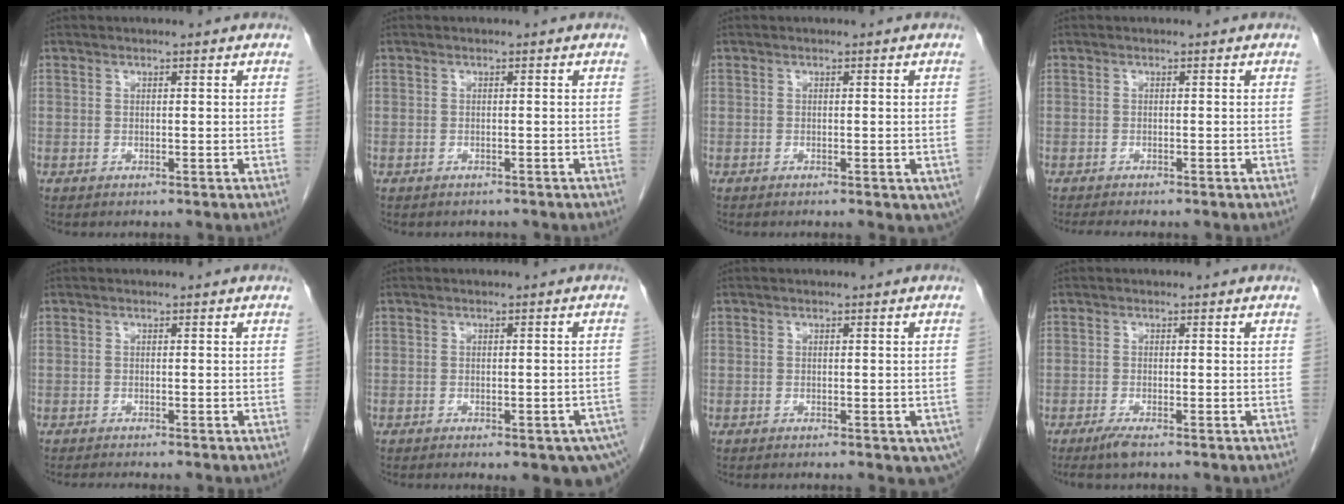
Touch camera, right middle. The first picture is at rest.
{"total": 1.2, "force": [-1.1, 0.5, 0.1], "torque": [-0.008, -0.001, -0.017]}
{"total": 3.8, "force": [-2.1, 1.4, 2.9], "torque": [-0.022, -0.006, -0.031]}
{"total": 4.4, "force": [-3.7, 0.8, 2.1], "torque": [-0.025, -0.008, -0.051]}
{"total": 2.5, "force": [-2.2, 0.1, 1.1], "torque": [-0.017, -0.004, -0.029]}
{"total": 10.7, "force": [-6.9, 3.7, 7.2], "torque": [-0.065, -0.001, -0.077]}
{"total": 4.7, "force": [-2.6, 1.7, 3.6], "torque": [-0.026, -0.007, -0.038]}
{"total": 2.3, "force": [-1.6, 0.1, 1.6], "torque": [-0.038, -0.007, -0.033]}